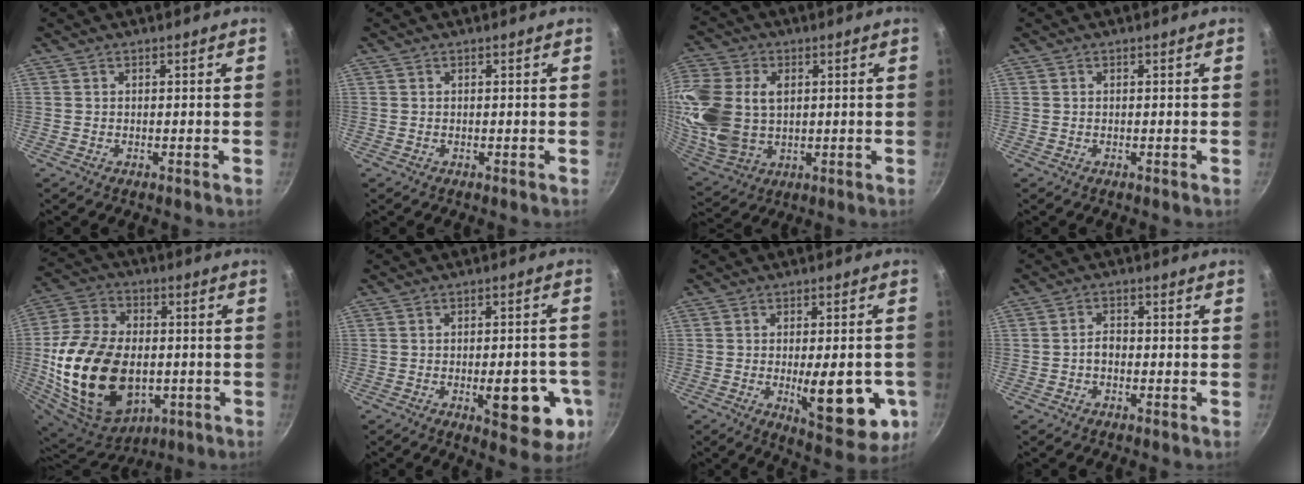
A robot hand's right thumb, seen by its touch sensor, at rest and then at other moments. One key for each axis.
{"total": 0.0}
{"total": 20.0, "fx": 2.8, "fy": 14.5, "fz": 13.6, "tx": -0.308, "ty": -0.003, "tz": 0.062}
{"total": 0.0}
{"total": 26.6, "fx": -3.2, "fy": 17.6, "fz": 19.6, "tx": -0.377, "ty": 0.009, "tz": -0.041}
{"total": 12.6, "fx": -3.8, "fy": 5.1, "fz": 10.9, "tx": -0.107, "ty": 0.009, "tz": -0.044}
{"total": 15.6, "fx": -3.4, "fy": 5.8, "fz": 14.1, "tx": -0.155, "ty": -0.011, "tz": -0.036}
{"total": 2.4, "fx": -0.8, "fy": 1.6, "fz": 1.6, "tx": -0.018, "ty": 0.016, "tz": -0.016}